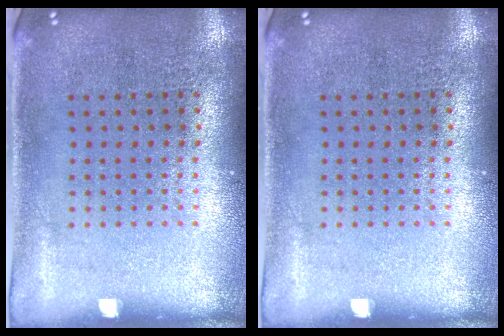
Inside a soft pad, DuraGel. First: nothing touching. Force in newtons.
{"total": 0.0}